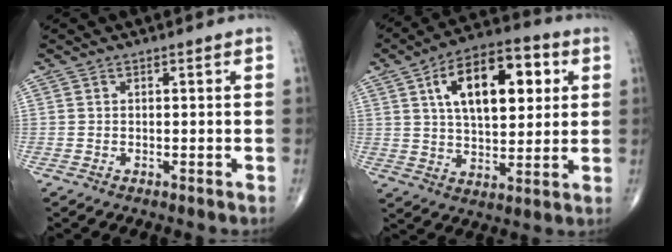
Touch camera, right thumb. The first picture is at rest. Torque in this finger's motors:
{"motor_torque": [-0.48, 1.11, 0.40, -0.17, 0.40]}